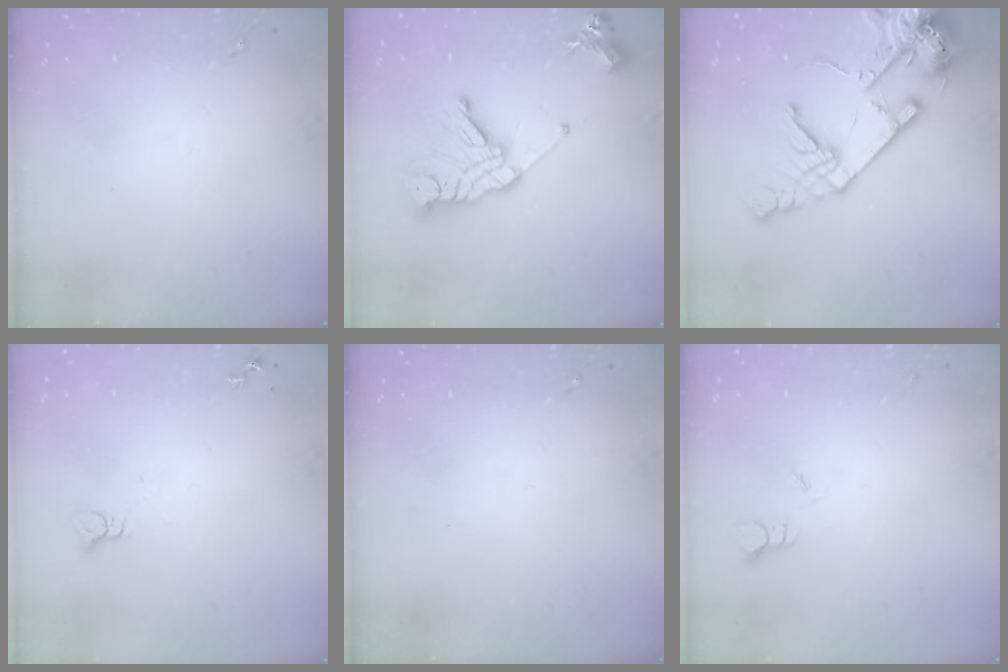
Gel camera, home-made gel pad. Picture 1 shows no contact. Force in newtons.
{"total": 16.3, "press": 16.2, "slide": 1.4}
{"total": 20.4, "press": 20.2, "slide": 2.9}
{"total": 2.2, "press": 2.2, "slide": 0.1}
{"total": 0.0}
{"total": 1.8, "press": 1.8, "slide": 0.0}